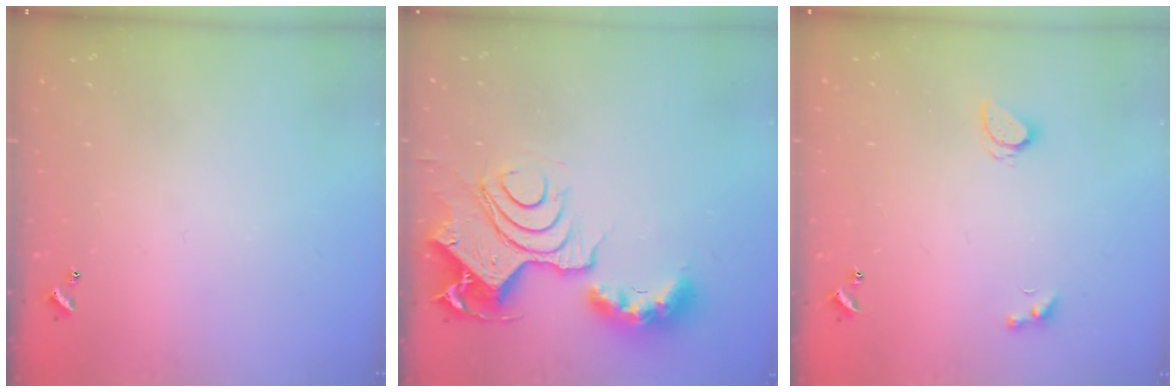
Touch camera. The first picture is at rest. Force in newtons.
{"total": 15.5, "press": 15.4, "slide": 1.8}
{"total": 2.1, "press": 2.0, "slide": 0.4}